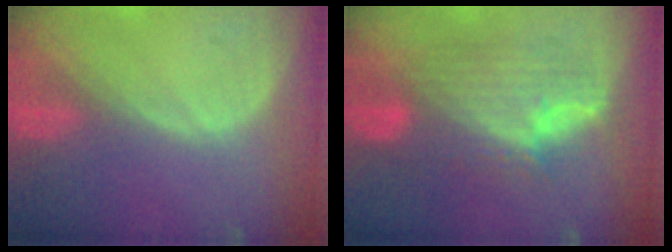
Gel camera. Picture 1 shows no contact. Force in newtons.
{"total": 8.2, "press": 8.2, "slide": 0.2}